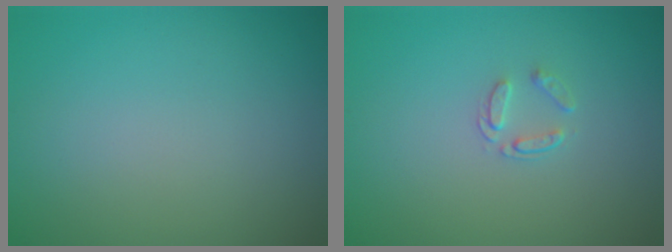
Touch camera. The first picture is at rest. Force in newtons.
{"total": 1.1, "press": 0.7, "slide": 0.9}